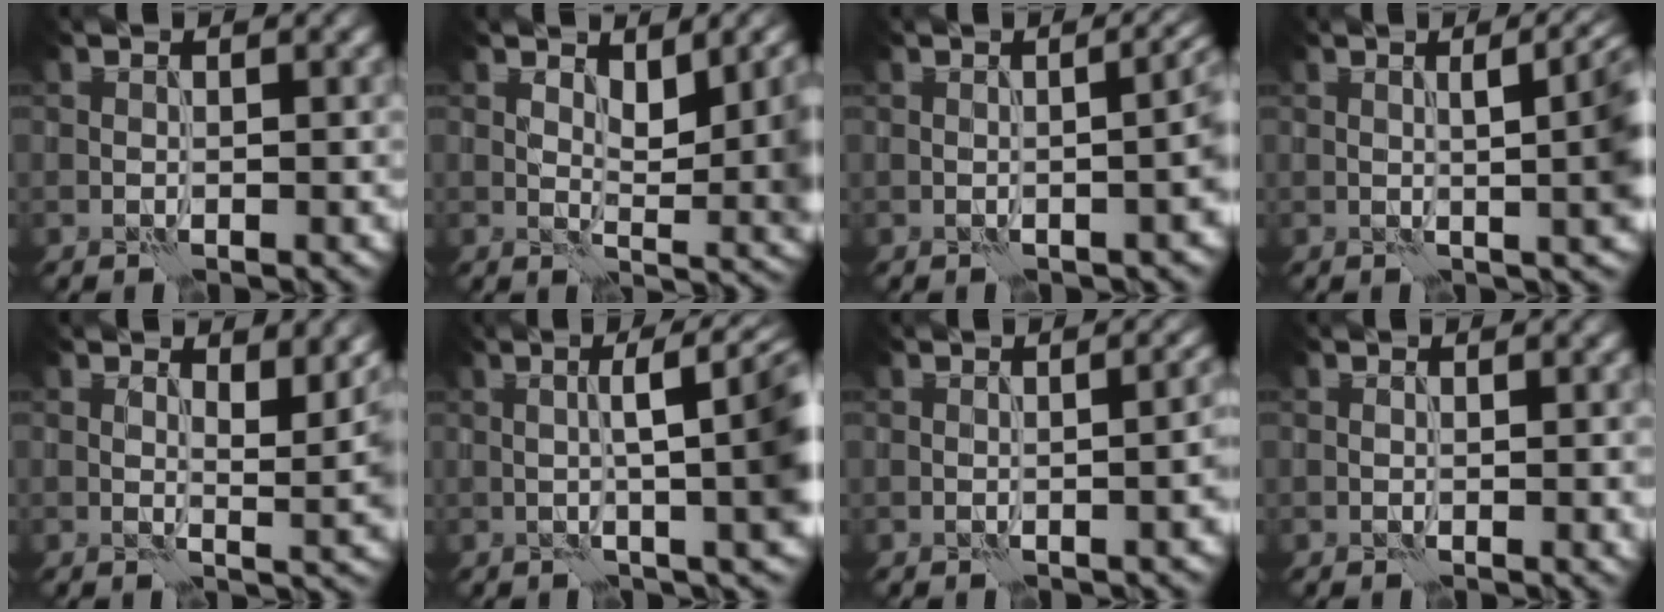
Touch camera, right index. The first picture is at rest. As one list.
[{"total": 6.2, "force": [1.8, 2.4, 5.4], "torque": [-0.077, -0.002, 0.032]}, {"total": 5.7, "force": [-0.2, 2.6, 5.0], "torque": [-0.022, 0.013, 0.001]}, {"total": 8.3, "force": [1.1, 3.2, 7.6], "torque": [-0.049, 0.026, 0.009]}, {"total": 4.6, "force": [1.8, 1.3, 4.0], "torque": [-0.053, 0.000, 0.029]}, {"total": 9.0, "force": [1.4, 2.4, 8.6], "torque": [-0.093, 0.018, 0.019]}, {"total": 4.1, "force": [-0.3, 1.7, 3.7], "torque": [-0.020, 0.010, 0.001]}, {"total": 0.9, "force": [0.2, 0.2, 0.9], "torque": [-0.013, -0.001, 0.002]}]